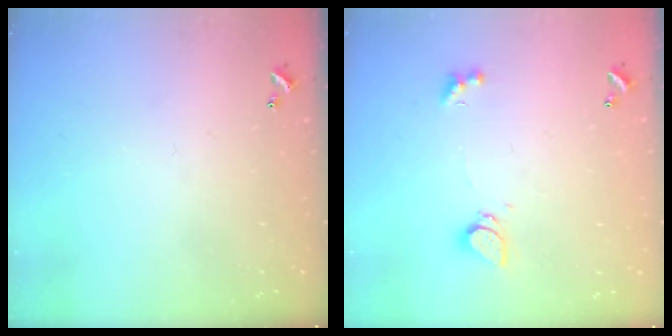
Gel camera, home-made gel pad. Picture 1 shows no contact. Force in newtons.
{"total": 1.3, "press": 1.2, "slide": 0.4}